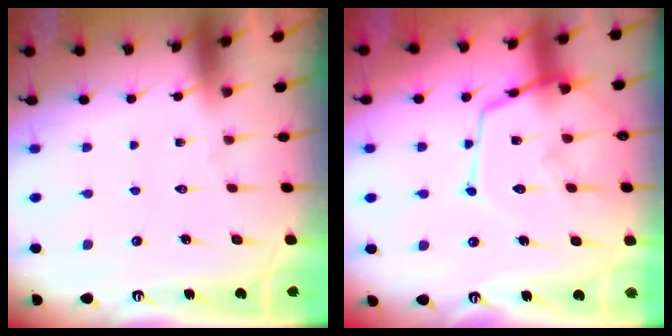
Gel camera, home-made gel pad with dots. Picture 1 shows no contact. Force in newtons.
{"total": 15.2, "press": 15.1, "slide": 1.4}